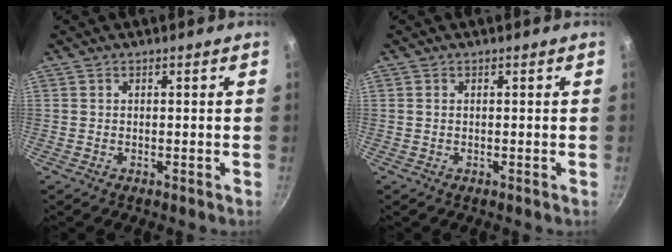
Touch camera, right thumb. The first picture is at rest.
{"total": 0.0}